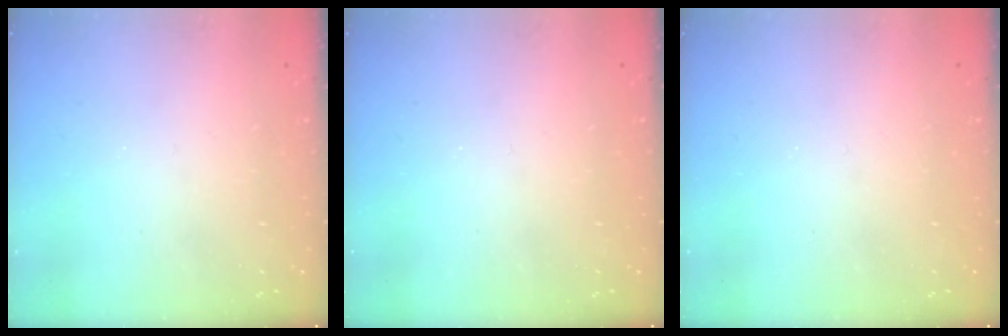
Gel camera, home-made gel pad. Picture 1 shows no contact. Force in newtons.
{"total": 0.0}
{"total": 0.0}